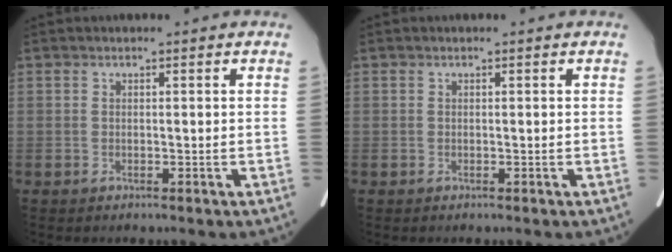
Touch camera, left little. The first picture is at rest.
{"total": 0.0}